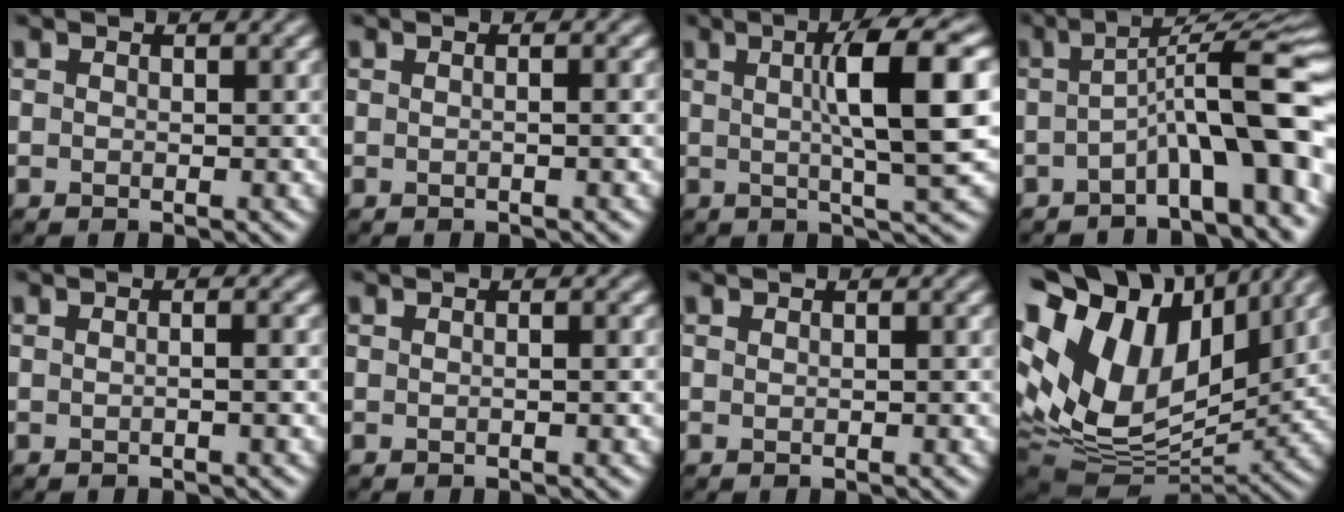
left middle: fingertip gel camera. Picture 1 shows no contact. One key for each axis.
{"total": 1.9, "fx": -0.3, "fy": 1.0, "fz": 1.6, "tx": 0.002, "ty": 0.005, "tz": -0.024}
{"total": 8.5, "fx": 0.9, "fy": 1.4, "fz": 8.3, "tx": -0.102, "ty": 0.015, "tz": 0.015}
{"total": 9.6, "fx": -2.6, "fy": 2.0, "fz": 9.0, "tx": -0.104, "ty": 0.029, "tz": -0.053}
{"total": 2.3, "fx": -0.3, "fy": 1.1, "fz": 1.9, "tx": -0.001, "ty": 0.008, "tz": -0.027}
{"total": 1.3, "fx": -0.4, "fy": 0.6, "fz": 1.0, "tx": -0.001, "ty": 0.002, "tz": -0.017}
{"total": 0.0}
{"total": 16.5, "fx": 4.5, "fy": 11.0, "fz": 11.5, "tx": -0.230, "ty": 0.014, "tz": 0.095}